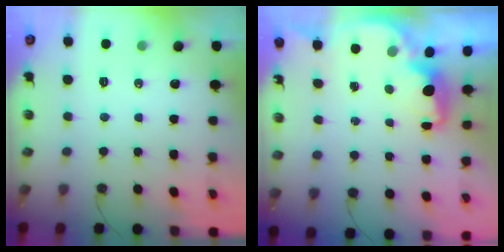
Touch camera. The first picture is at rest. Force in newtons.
{"total": 2.4, "press": 2.3, "slide": 0.8}